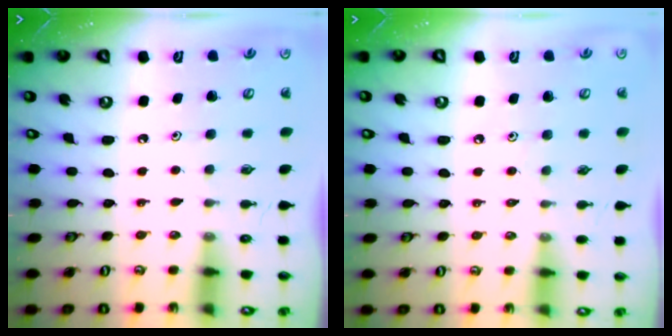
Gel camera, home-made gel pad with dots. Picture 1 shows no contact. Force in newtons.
{"total": 2.4, "press": 2.3, "slide": 0.5}